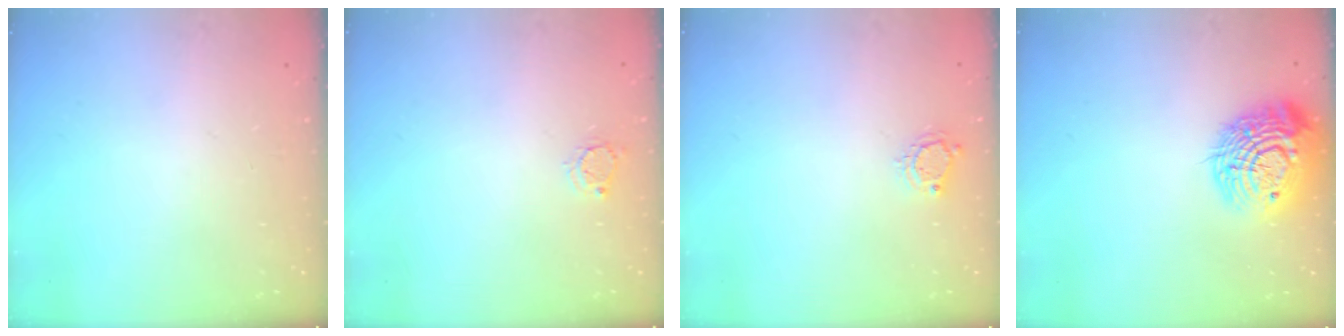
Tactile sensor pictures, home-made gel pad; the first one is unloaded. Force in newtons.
{"total": 3.3, "press": 3.3, "slide": 0.2}
{"total": 5.1, "press": 5.1, "slide": 0.5}
{"total": 17.9, "press": 17.8, "slide": 1.3}